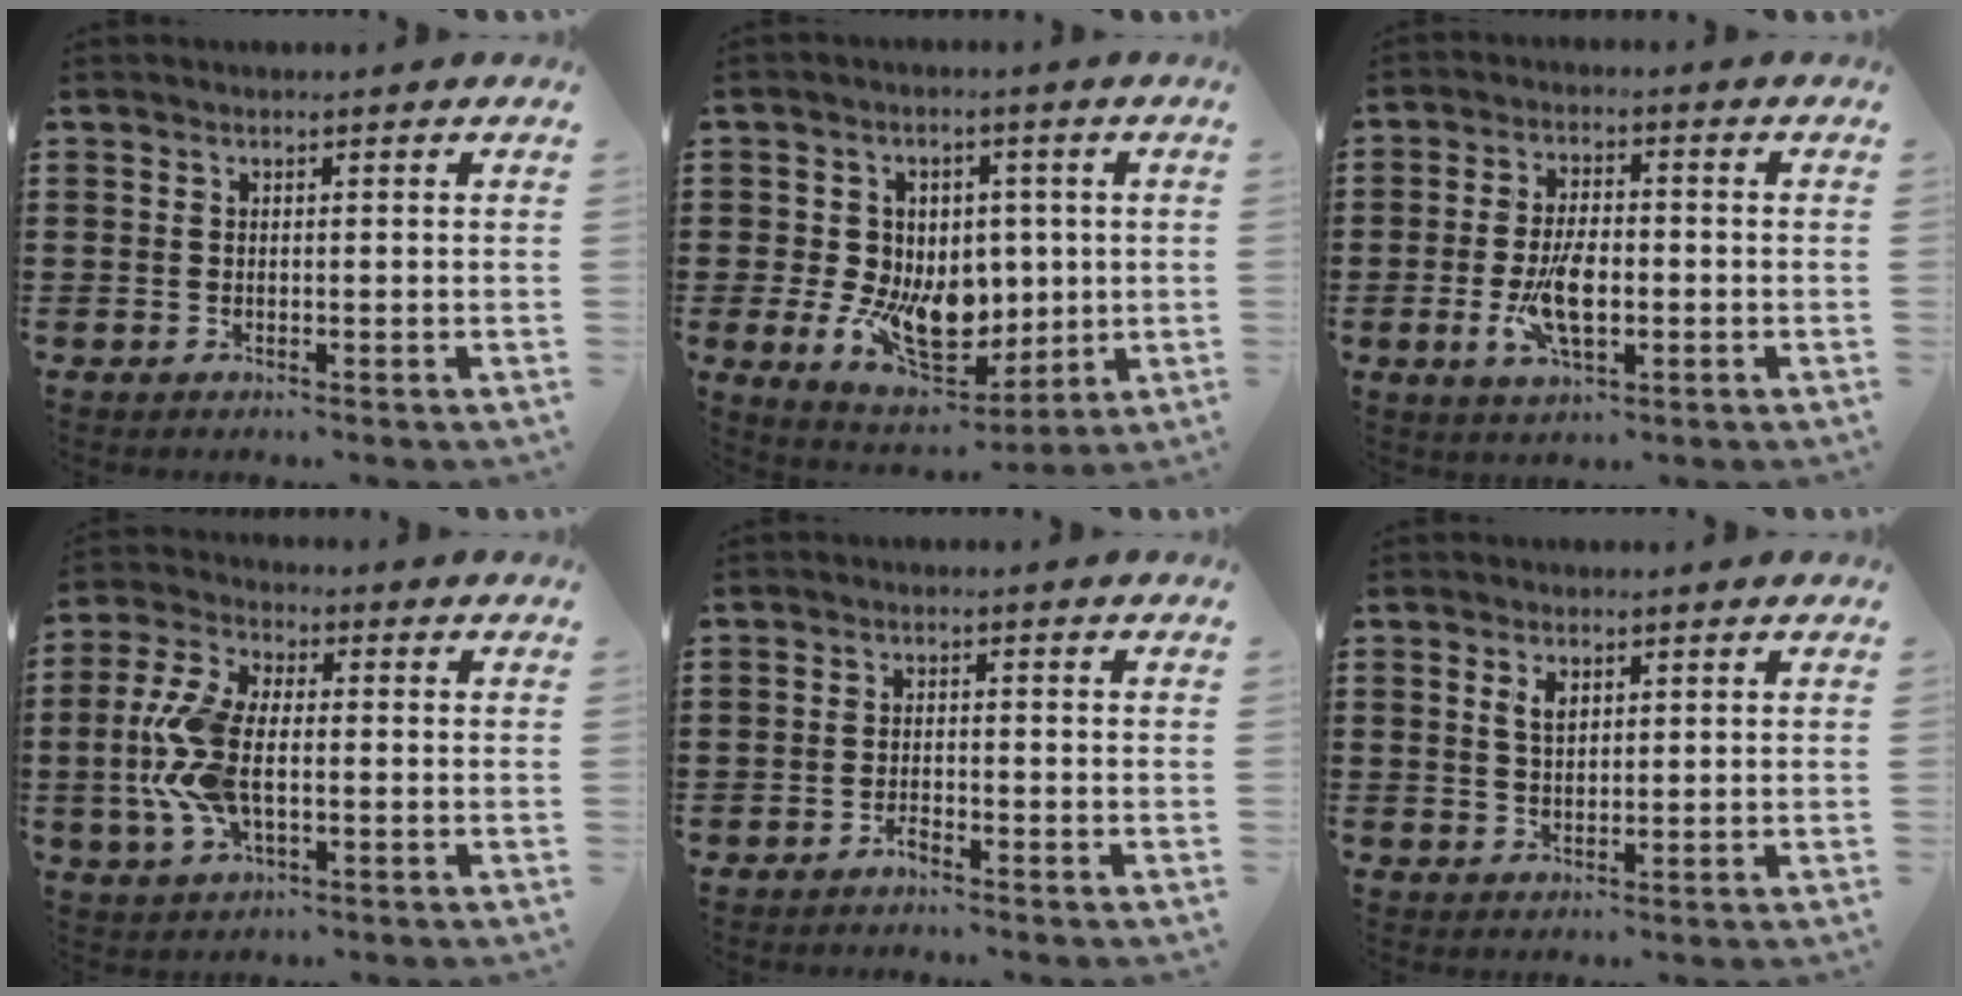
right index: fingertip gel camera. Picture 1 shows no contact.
{"total": 11.8, "force": [-0.9, 8.8, 7.8], "torque": [-0.153, 0.002, -0.003]}
{"total": 7.8, "force": [-1.6, 3.6, 6.8], "torque": [-0.149, -0.004, -0.032]}
{"total": 10.4, "force": [-1.0, 5.3, 8.9], "torque": [-0.219, -0.010, -0.025]}
{"total": 1.5, "force": [-1.4, 0.4, 0.5], "torque": [-0.014, 0.000, -0.026]}
{"total": 2.3, "force": [1.2, 1.3, 1.6], "torque": [-0.036, 0.003, 0.021]}